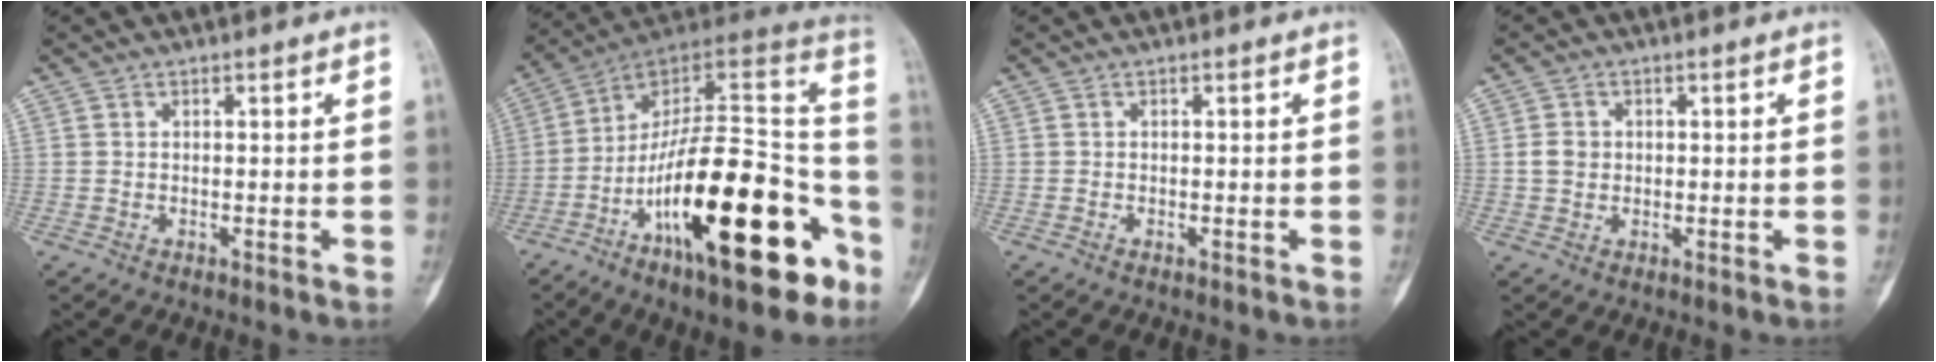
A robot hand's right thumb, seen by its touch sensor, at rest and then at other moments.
{"total": 29.3, "force": [-12.4, 10.4, 24.5], "torque": [-0.342, 0.069, -0.195]}
{"total": 0.0}
{"total": 2.6, "force": [0.0, 2.2, 1.3], "torque": [-0.019, 0.007, -0.002]}